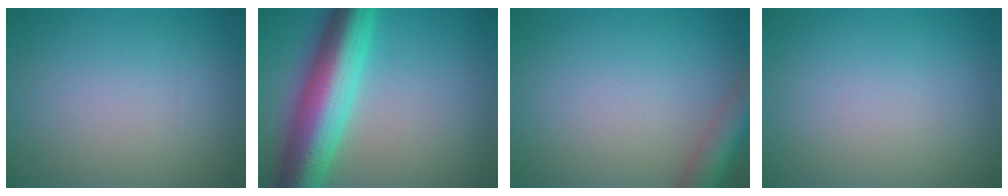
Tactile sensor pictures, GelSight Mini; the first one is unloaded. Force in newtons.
{"total": 10.5, "press": 10.5, "slide": 0.2}
{"total": 4.3, "press": 4.3, "slide": 0.3}
{"total": 0.0}